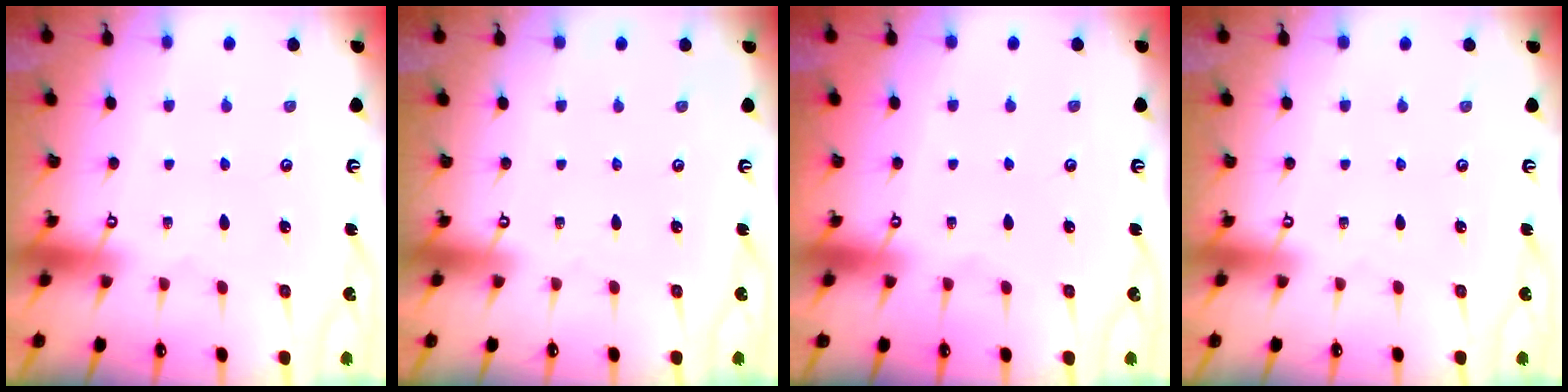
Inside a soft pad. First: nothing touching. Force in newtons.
{"total": 0.0}
{"total": 0.0}
{"total": 0.0}